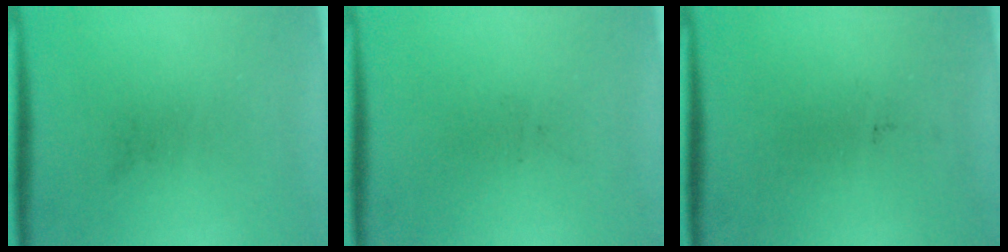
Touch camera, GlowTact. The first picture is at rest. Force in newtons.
{"total": 0.0}
{"total": 0.0}